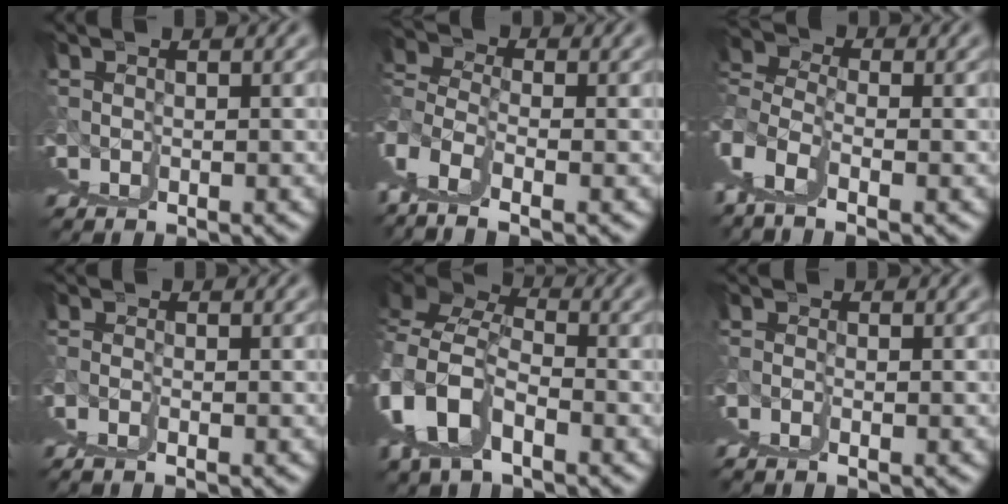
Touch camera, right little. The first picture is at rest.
{"total": 4.3, "force": [2.9, -1.5, 2.8], "torque": [-0.026, 0.022, 0.046]}
{"total": 4.3, "force": [2.6, -1.2, 3.1], "torque": [-0.021, 0.025, 0.039]}
{"total": 1.0, "force": [0.0, 0.0, 1.0], "torque": [-0.014, 0.009, 0.003]}
{"total": 2.0, "force": [0.0, -0.4, 2.0], "torque": [-0.042, 0.002, 0.010]}
{"total": 1.0, "force": [0.5, -0.2, 0.8], "torque": [-0.008, 0.014, 0.009]}